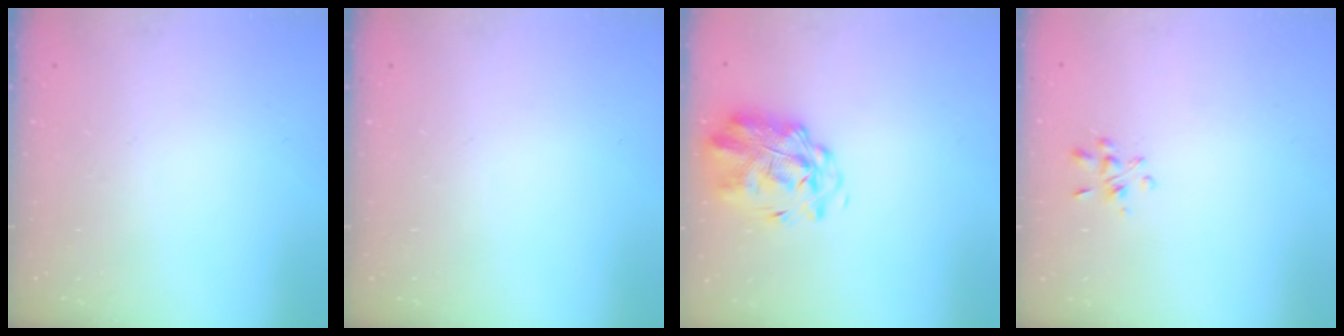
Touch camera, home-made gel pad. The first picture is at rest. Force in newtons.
{"total": 0.0}
{"total": 2.7, "press": 2.3, "slide": 1.5}
{"total": 3.0, "press": 2.9, "slide": 0.8}